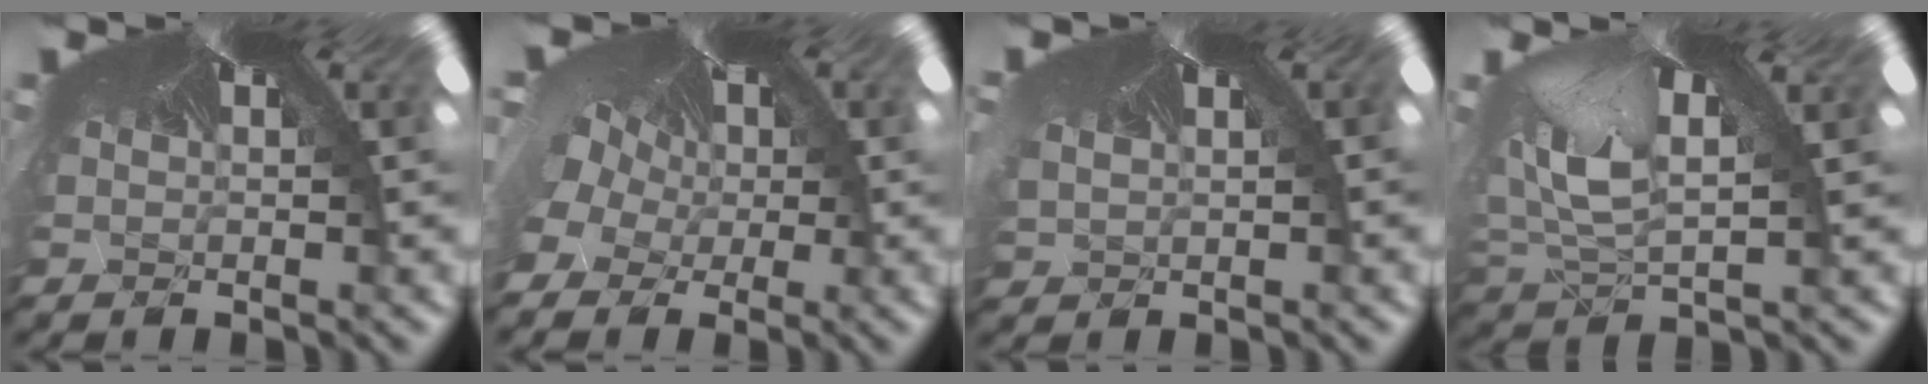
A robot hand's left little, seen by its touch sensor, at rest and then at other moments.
{"total": 4.1, "force": [-1.8, 2.8, 2.4], "torque": [-0.091, -0.024, -0.003]}
{"total": 1.8, "force": [0.5, 1.1, 1.4], "torque": [-0.049, 0.005, 0.020]}
{"total": 3.7, "force": [-3.1, 2.0, -0.6], "torque": [-0.047, -0.070, -0.010]}